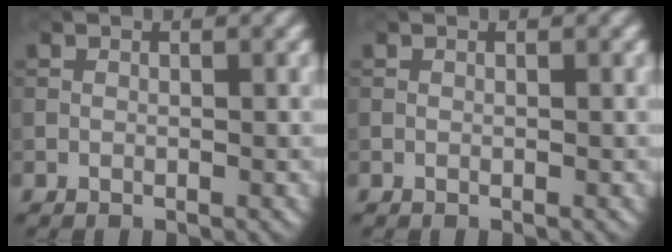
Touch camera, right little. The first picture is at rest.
{"total": 0.0}